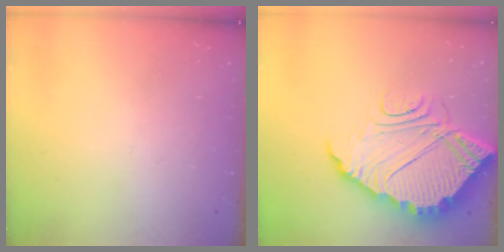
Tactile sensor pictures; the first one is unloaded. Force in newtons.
{"total": 14.2, "press": 14.1, "slide": 1.2}